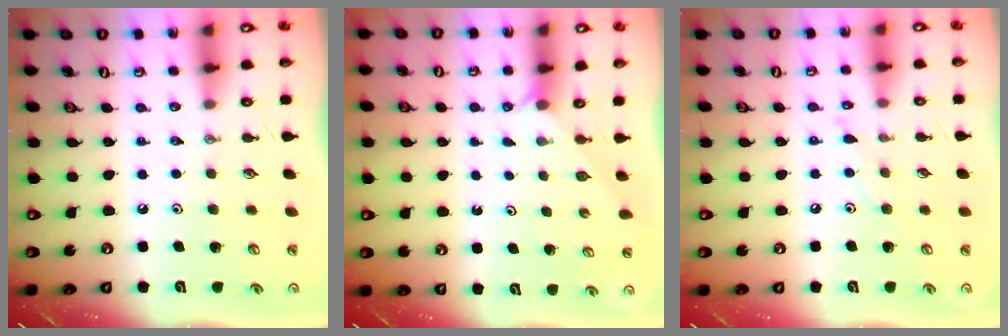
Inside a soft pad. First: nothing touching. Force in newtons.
{"total": 1.2, "press": 1.2, "slide": 0.1}
{"total": 5.5, "press": 5.5, "slide": 0.4}